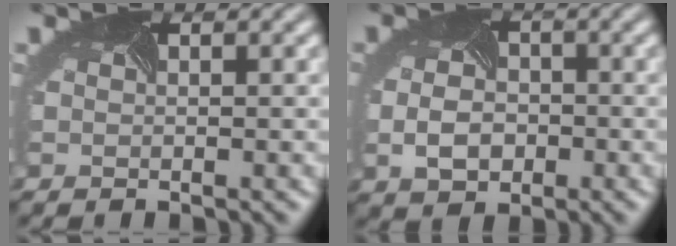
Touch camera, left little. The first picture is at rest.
{"total": 3.9, "force": [-1.2, 2.8, 2.4], "torque": [-0.049, -0.006, -0.009]}